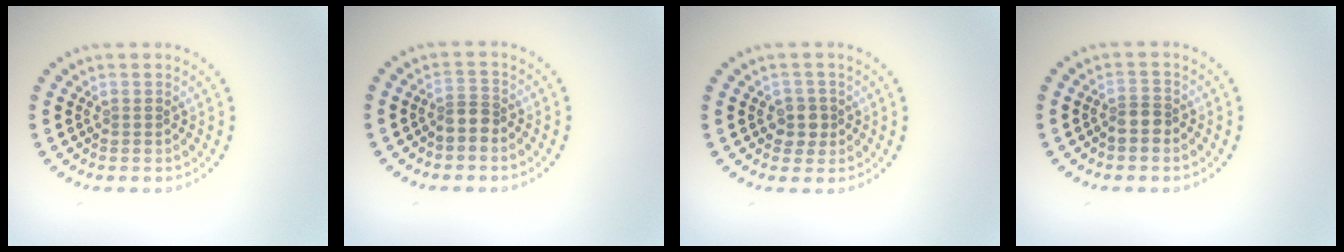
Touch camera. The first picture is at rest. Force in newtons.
{"total": 1.9, "press": 1.5, "slide": 1.2}
{"total": 1.9, "press": 1.7, "slide": 0.9}
{"total": 1.7, "press": 1.5, "slide": 0.9}